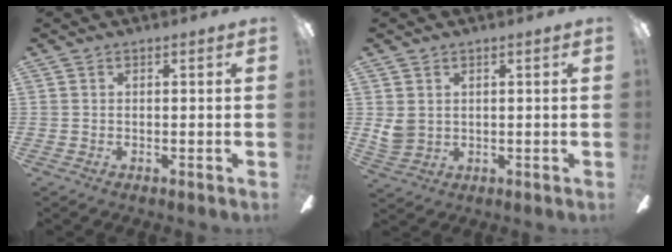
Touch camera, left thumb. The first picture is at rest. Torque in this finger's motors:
{"motor_torque": [0.62, 0.66, 0.47, -0.33, 0.06]}